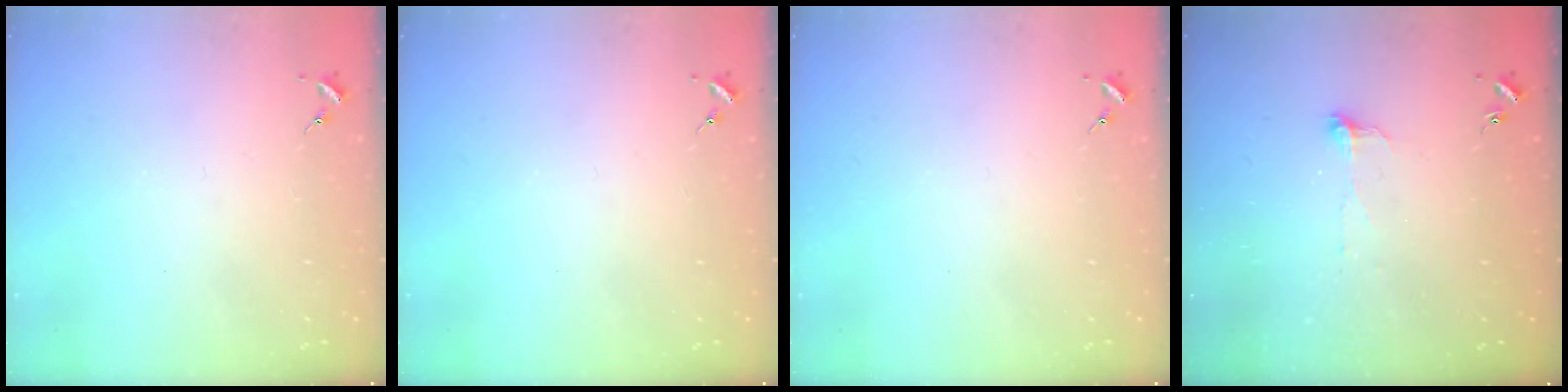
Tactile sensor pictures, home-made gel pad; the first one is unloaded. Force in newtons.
{"total": 0.0}
{"total": 0.0}
{"total": 5.1, "press": 5.1, "slide": 0.4}